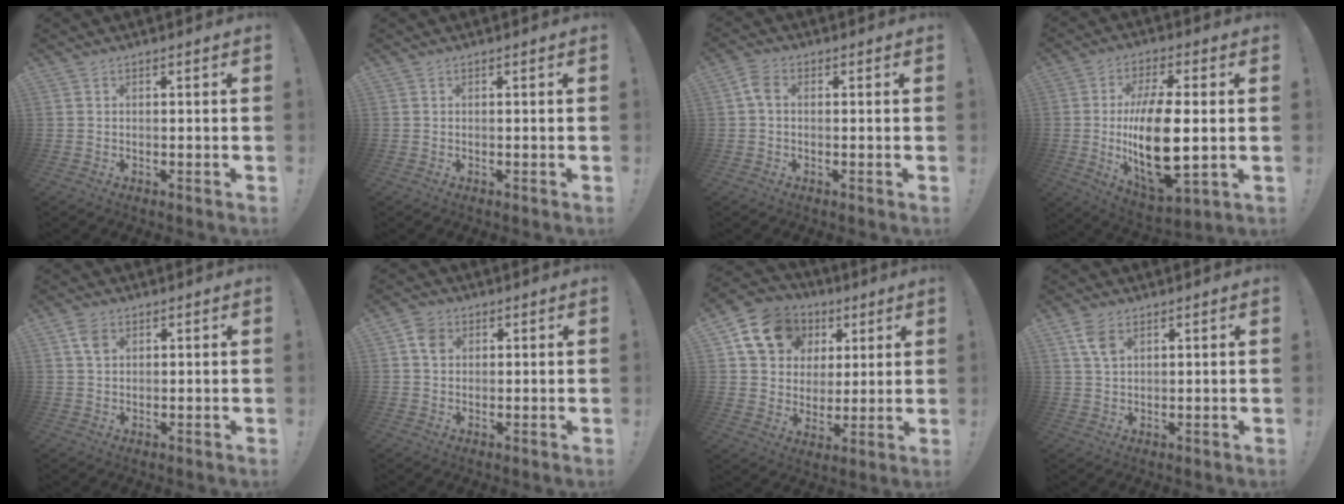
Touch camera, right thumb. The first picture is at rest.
{"total": 0.0}
{"total": 3.7, "force": [0.4, 2.4, 2.8], "torque": [-0.065, 0.010, 0.007]}
{"total": 19.9, "force": [-0.3, 8.8, 17.9], "torque": [-0.332, -0.016, -0.004]}
{"total": 3.9, "force": [1.7, 2.6, 2.3], "torque": [-0.033, -0.003, 0.031]}
{"total": 4.6, "force": [1.5, 3.8, 2.2], "torque": [-0.031, 0.005, 0.029]}
{"total": 15.8, "force": [7.0, 12.4, 6.7], "torque": [-0.099, -0.029, 0.141]}
{"total": 5.4, "force": [2.7, 2.9, 3.6], "torque": [-0.059, -0.009, 0.050]}